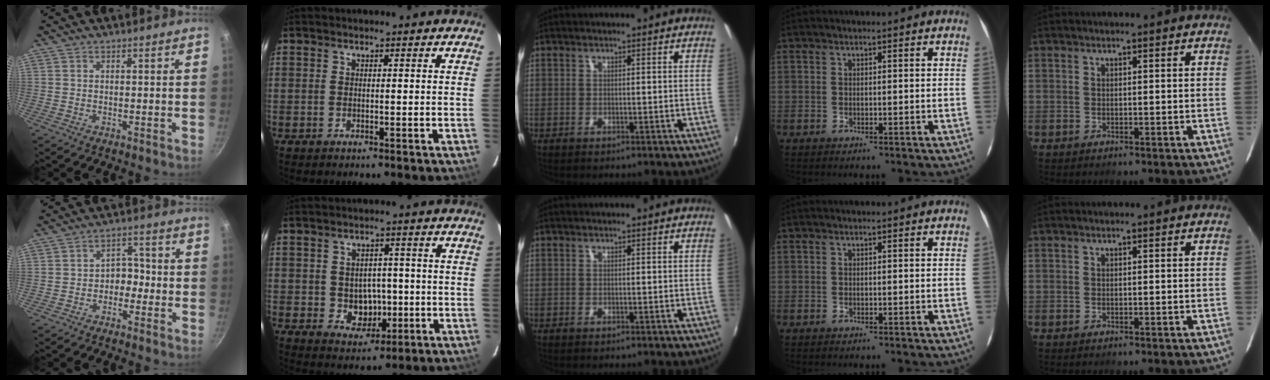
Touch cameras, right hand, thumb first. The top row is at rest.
{"thumb": {"total": 4.4, "force": [-1.6, 3.3, 2.3], "torque": [0.007, 0.028, -0.033]}, "index": {"total": 6.0, "force": [-0.8, 5.3, 2.7], "torque": [-0.053, 0.007, 0.006]}}